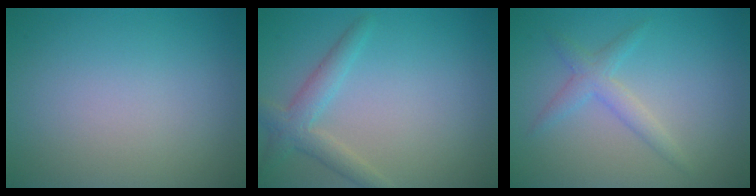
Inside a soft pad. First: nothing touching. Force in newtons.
{"total": 2.7, "press": 2.7, "slide": 0.3}
{"total": 1.3, "press": 1.3, "slide": 0.1}